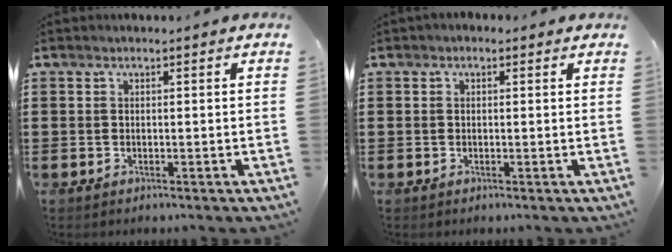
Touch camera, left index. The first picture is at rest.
{"total": 0.7, "force": [0.0, 0.6, 0.3], "torque": [-0.007, 0.006, -0.002]}